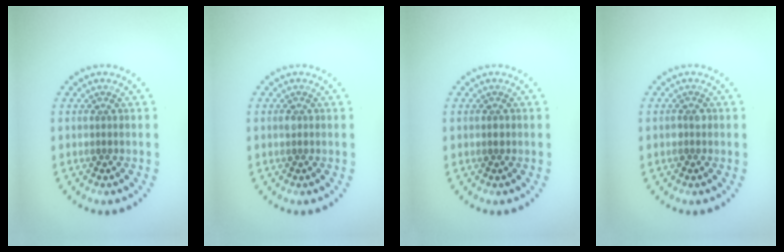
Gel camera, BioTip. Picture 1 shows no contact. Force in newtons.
{"total": 0.8, "press": 0.8, "slide": 0.0}
{"total": 0.5, "press": 0.5, "slide": 0.1}
{"total": 1.2, "press": 1.1, "slide": 0.5}